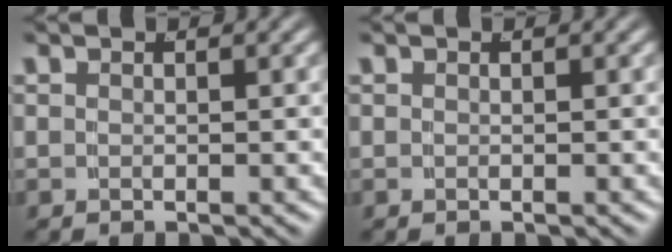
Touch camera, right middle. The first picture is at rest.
{"total": 0.0}